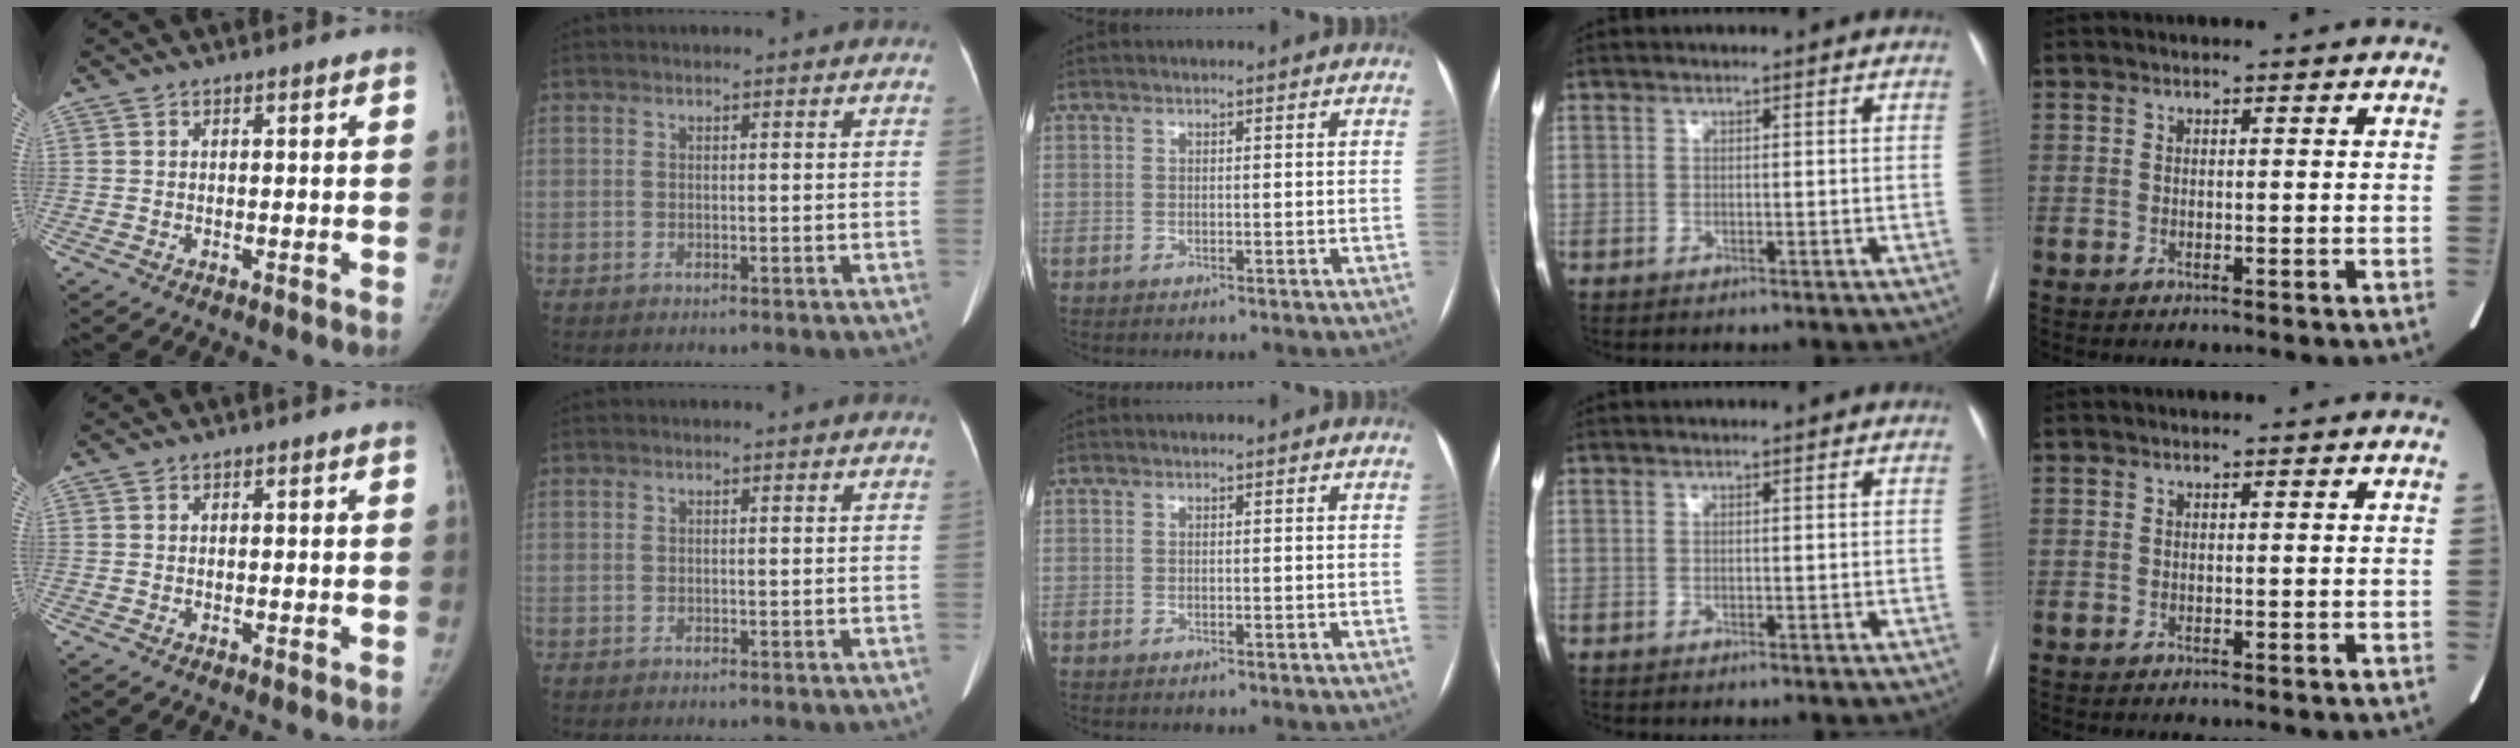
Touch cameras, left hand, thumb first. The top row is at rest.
{}